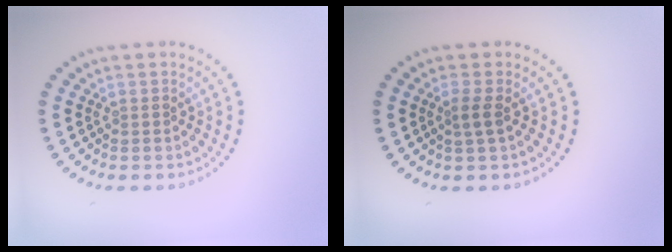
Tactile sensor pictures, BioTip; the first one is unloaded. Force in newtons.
{"total": 1.3, "press": 1.1, "slide": 0.8}